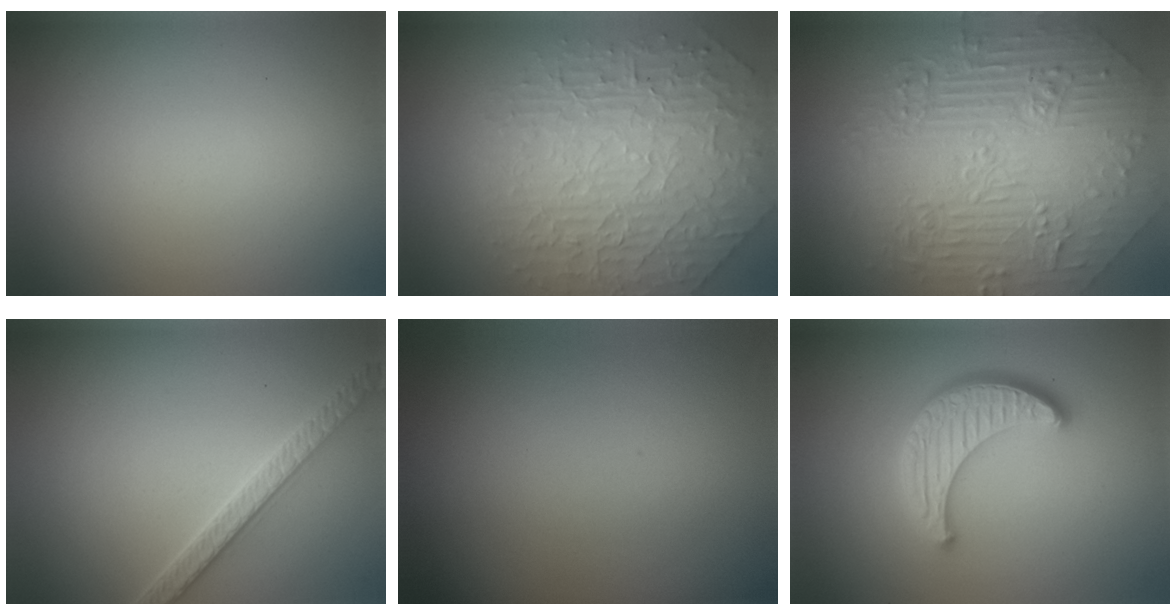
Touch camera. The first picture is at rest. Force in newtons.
{"total": 6.4, "press": 5.4, "slide": 3.4}
{"total": 10.9, "press": 7.3, "slide": 8.1}
{"total": 2.8, "press": 2.8, "slide": 0.6}
{"total": 0.0}
{"total": 4.7, "press": 3.9, "slide": 2.5}